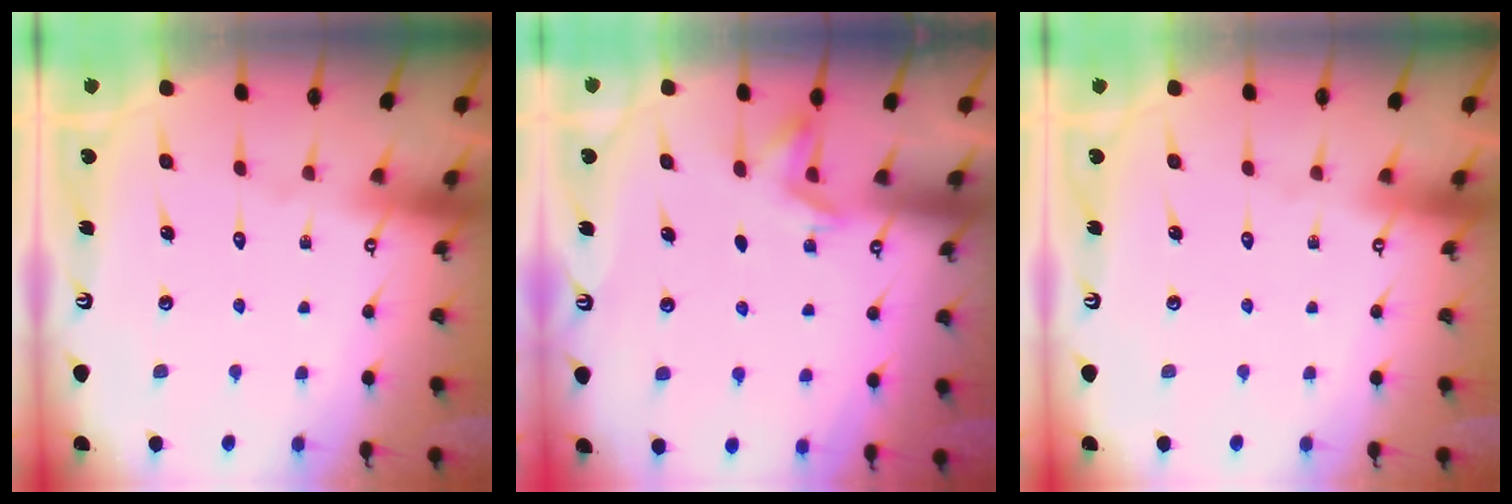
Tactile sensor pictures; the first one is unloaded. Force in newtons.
{"total": 3.6, "press": 3.1, "slide": 1.7}
{"total": 0.0}